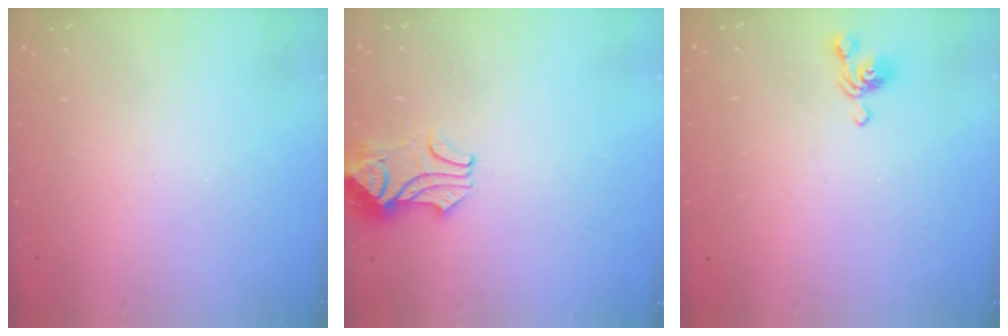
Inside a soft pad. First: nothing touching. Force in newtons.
{"total": 2.4, "press": 2.2, "slide": 1.0}
{"total": 4.3, "press": 4.3, "slide": 0.1}